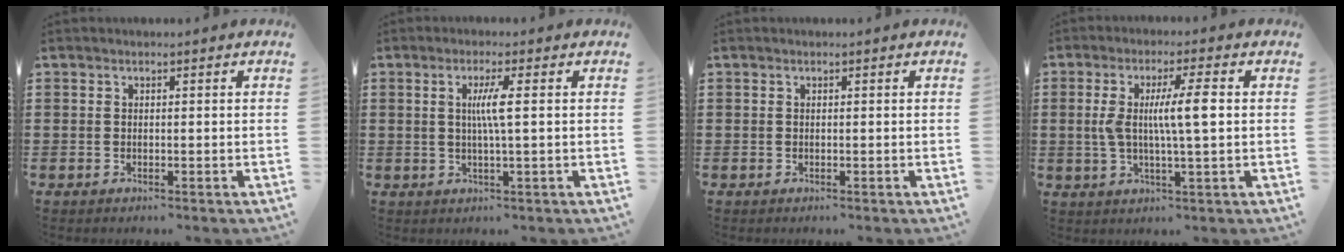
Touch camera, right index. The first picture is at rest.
{"total": 3.7, "force": [0.4, -0.3, 3.6], "torque": [-0.069, -0.004, 0.003]}
{"total": 0.0}
{"total": 7.5, "force": [0.6, 0.7, 7.4], "torque": [-0.144, -0.005, 0.002]}